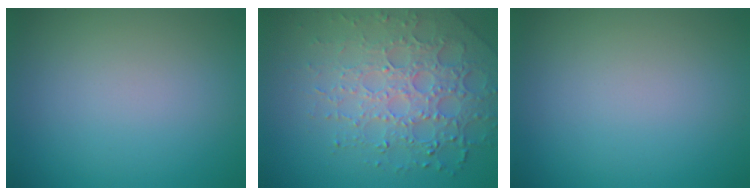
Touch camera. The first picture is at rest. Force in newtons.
{"total": 6.5, "press": 4.9, "slide": 4.2}
{"total": 0.0}